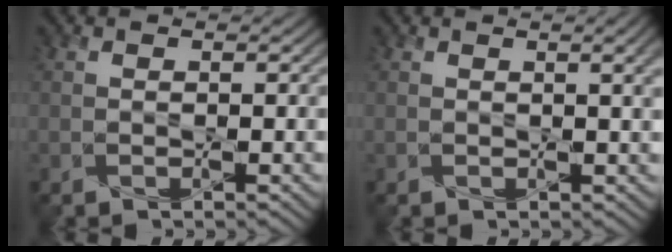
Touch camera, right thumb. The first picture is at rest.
{"total": 3.0, "force": [1.0, 0.8, 2.7], "torque": [-0.037, 0.004, 0.022]}